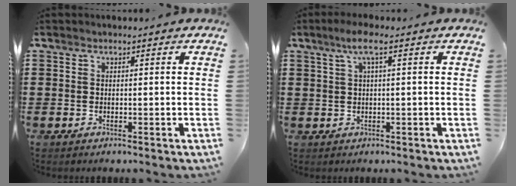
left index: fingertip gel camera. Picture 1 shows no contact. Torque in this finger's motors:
{"motor_torque": [0.76, -0.68, 0.41, 0.05]}